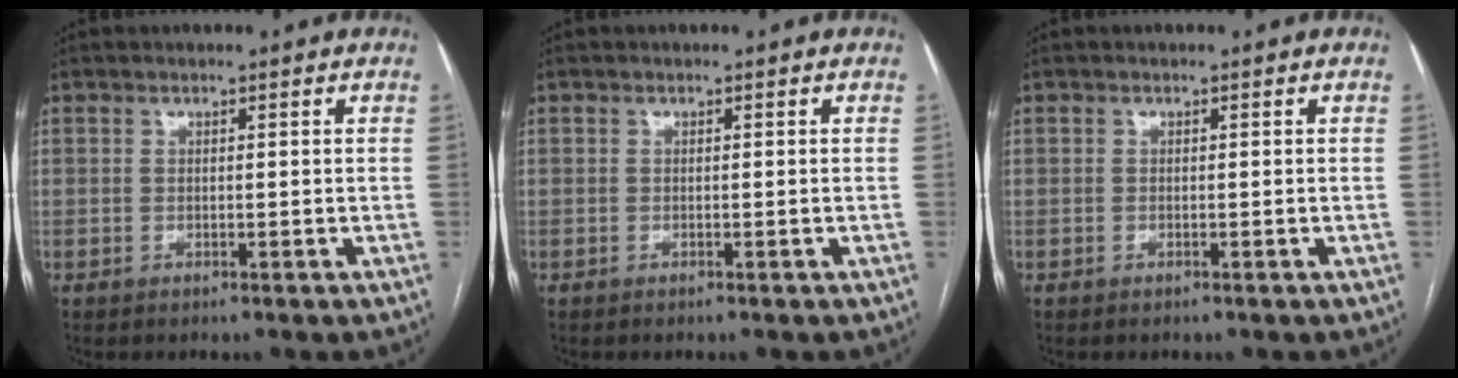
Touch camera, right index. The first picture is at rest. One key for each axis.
{"total": 0.0}
{"total": 0.0}